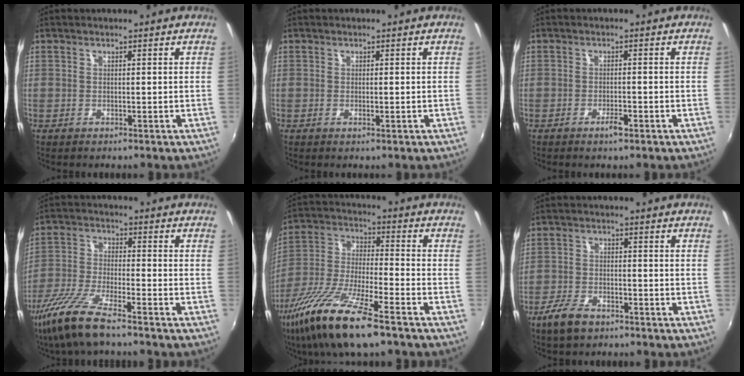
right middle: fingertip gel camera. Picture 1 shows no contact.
{"total": 0.8, "force": [-0.1, 0.0, 0.8], "torque": [-0.012, 0.000, -0.003]}
{"total": 1.9, "force": [-1.4, 0.5, 1.2], "torque": [-0.025, -0.003, -0.025]}
{"total": 11.5, "force": [-8.4, 1.9, 7.7], "torque": [-0.167, -0.027, -0.165]}
{"total": 19.2, "force": [-12.4, 3.8, 14.1], "torque": [-0.290, -0.040, -0.234]}
{"total": 6.3, "force": [-4.5, 2.9, 3.3], "torque": [-0.090, -0.009, -0.084]}